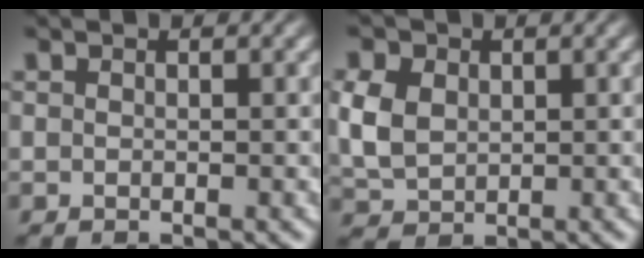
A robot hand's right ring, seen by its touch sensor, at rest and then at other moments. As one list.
[{"total": 6.3, "force": [0.2, 5.7, 2.7], "torque": [-0.080, -0.013, 0.009]}]